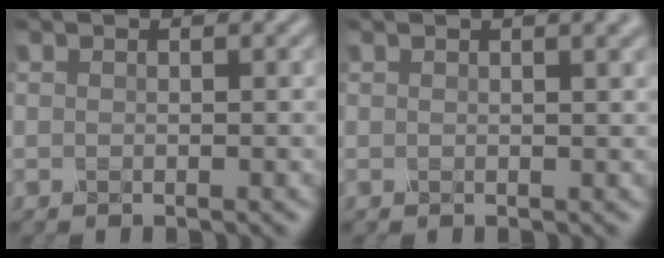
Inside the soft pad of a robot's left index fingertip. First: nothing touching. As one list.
[{"total": 2.5, "force": [1.4, 0.8, 1.9], "torque": [-0.014, 0.005, 0.015]}]